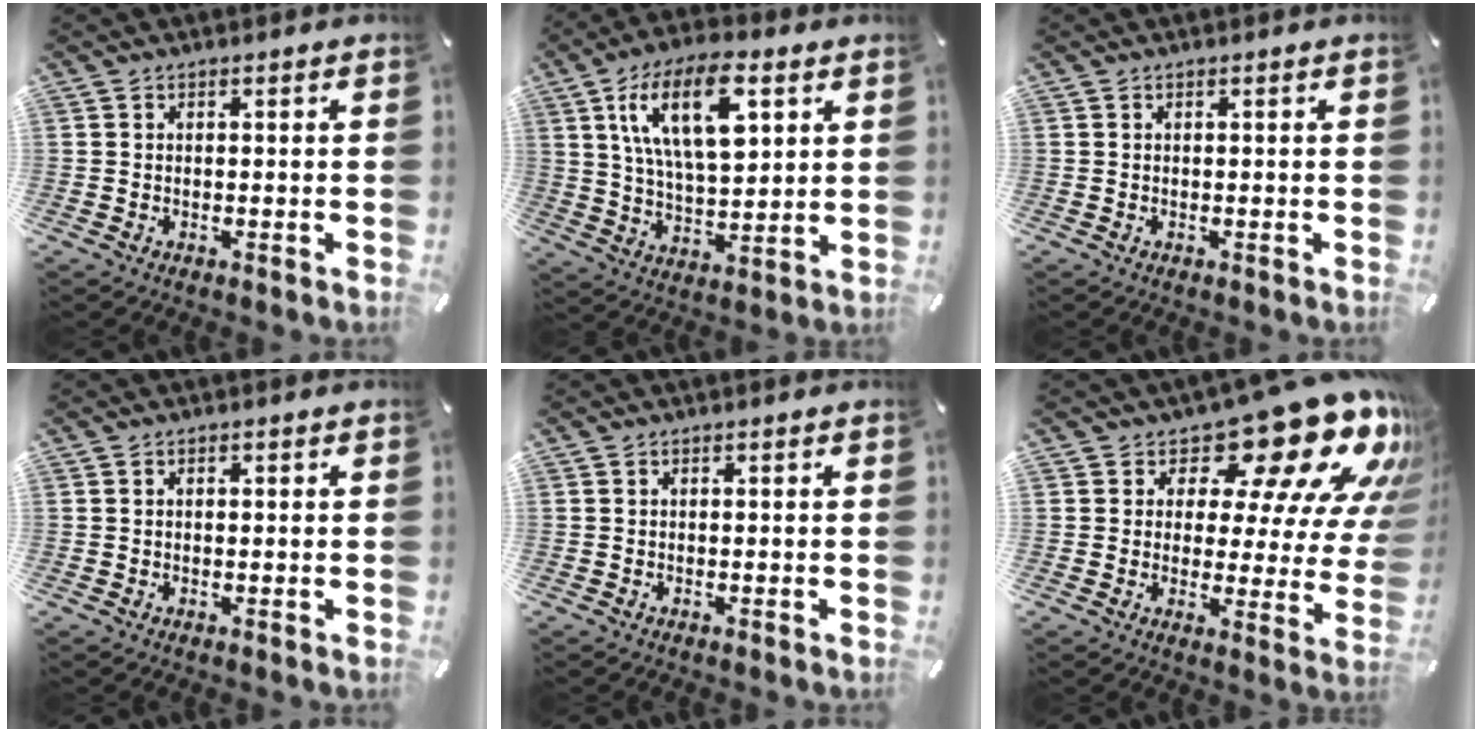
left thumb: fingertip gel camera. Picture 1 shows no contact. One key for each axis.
{"total": 17.2, "fx": 7.4, "fy": 8.2, "fz": 13.1, "tx": -0.251, "ty": -0.011, "tz": 0.122}
{"total": 0.0}
{"total": 0.5, "fx": 0.1, "fy": 0.4, "fz": 0.3, "tx": -0.007, "ty": 0.003, "tz": 0.000}
{"total": 0.0}
{"total": 19.5, "fx": 13.6, "fy": 7.4, "fz": 11.8, "tx": -0.156, "ty": -0.110, "tz": 0.219}